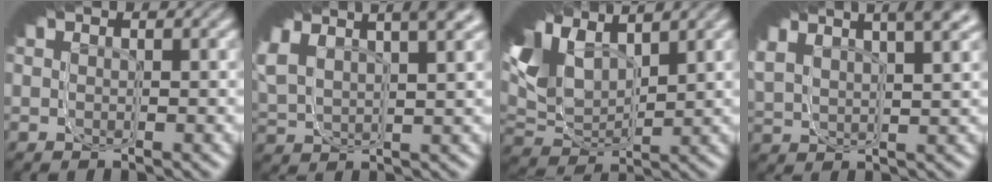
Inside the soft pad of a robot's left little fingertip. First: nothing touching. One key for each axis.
{"total": 7.0, "fx": 2.9, "fy": 4.3, "fz": 4.6, "tx": -0.100, "ty": 0.014, "tz": 0.039}
{"total": 11.6, "fx": 2.2, "fy": 7.8, "fz": 8.4, "tx": -0.136, "ty": 0.014, "tz": 0.020}
{"total": 5.5, "fx": 2.9, "fy": 3.1, "fz": 3.5, "tx": -0.076, "ty": 0.020, "tz": 0.038}